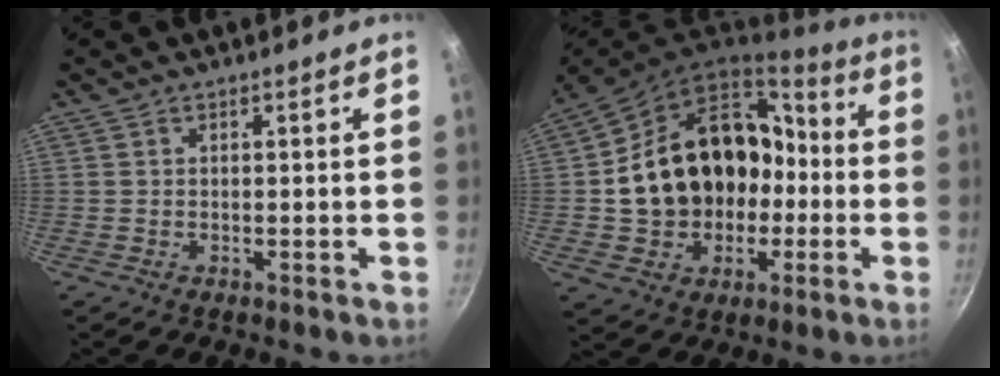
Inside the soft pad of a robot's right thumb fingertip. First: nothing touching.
{"total": 22.0, "force": [-1.3, 17.8, 13.0], "torque": [-0.186, 0.062, -0.004]}